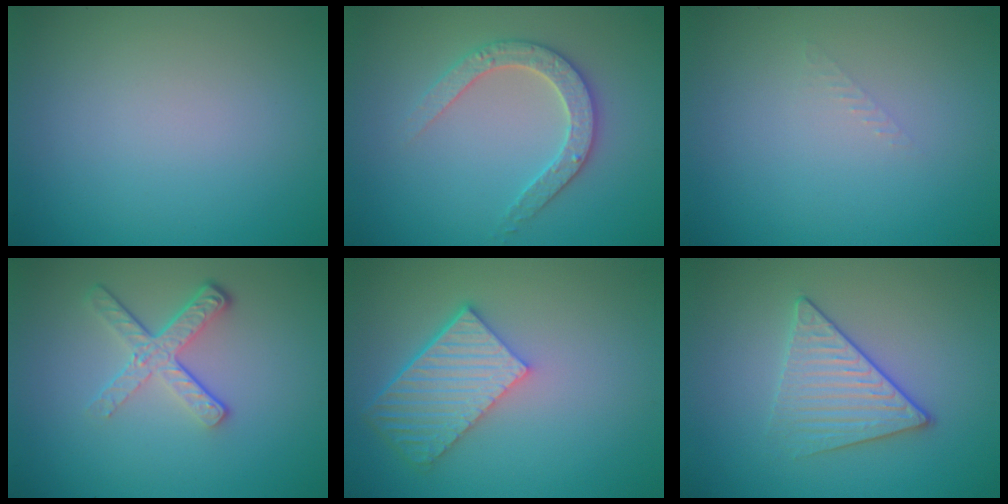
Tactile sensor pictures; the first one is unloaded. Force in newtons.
{"total": 2.9, "press": 2.9, "slide": 0.5}
{"total": 0.8, "press": 0.7, "slide": 0.2}
{"total": 3.9, "press": 2.6, "slide": 2.9}
{"total": 5.9, "press": 4.3, "slide": 4.0}
{"total": 3.4, "press": 3.1, "slide": 1.3}